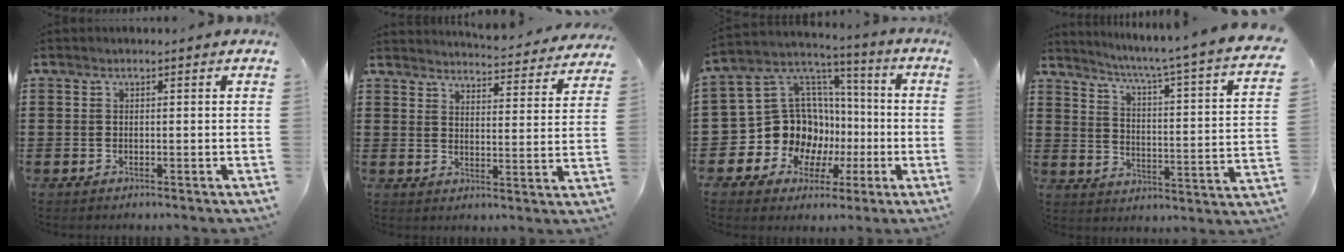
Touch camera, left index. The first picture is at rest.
{"total": 4.2, "force": [4.1, -0.5, 0.4], "torque": [-0.012, -0.039, 0.065]}
{"total": 14.0, "force": [-3.0, 12.6, 5.2], "torque": [-0.151, -0.012, -0.038]}
{"total": 4.4, "force": [3.2, -1.4, 2.7], "torque": [-0.068, -0.047, 0.038]}